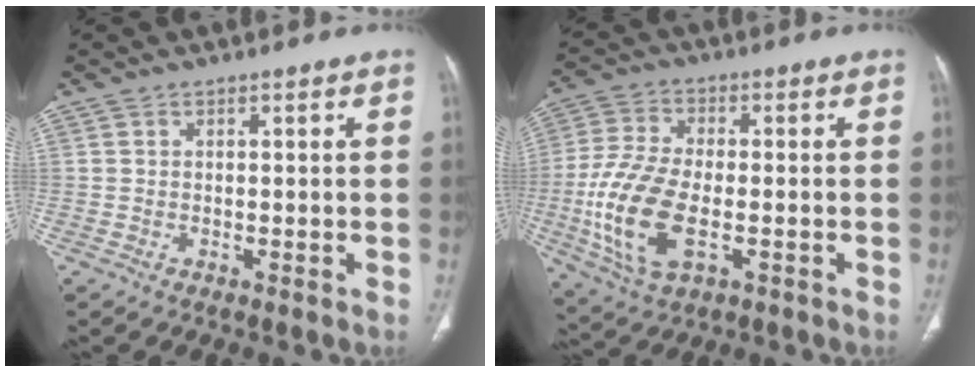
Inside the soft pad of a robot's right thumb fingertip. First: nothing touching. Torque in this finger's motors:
{"motor_torque": [-0.03, 0.84, 1.65, -0.16, 0.18]}